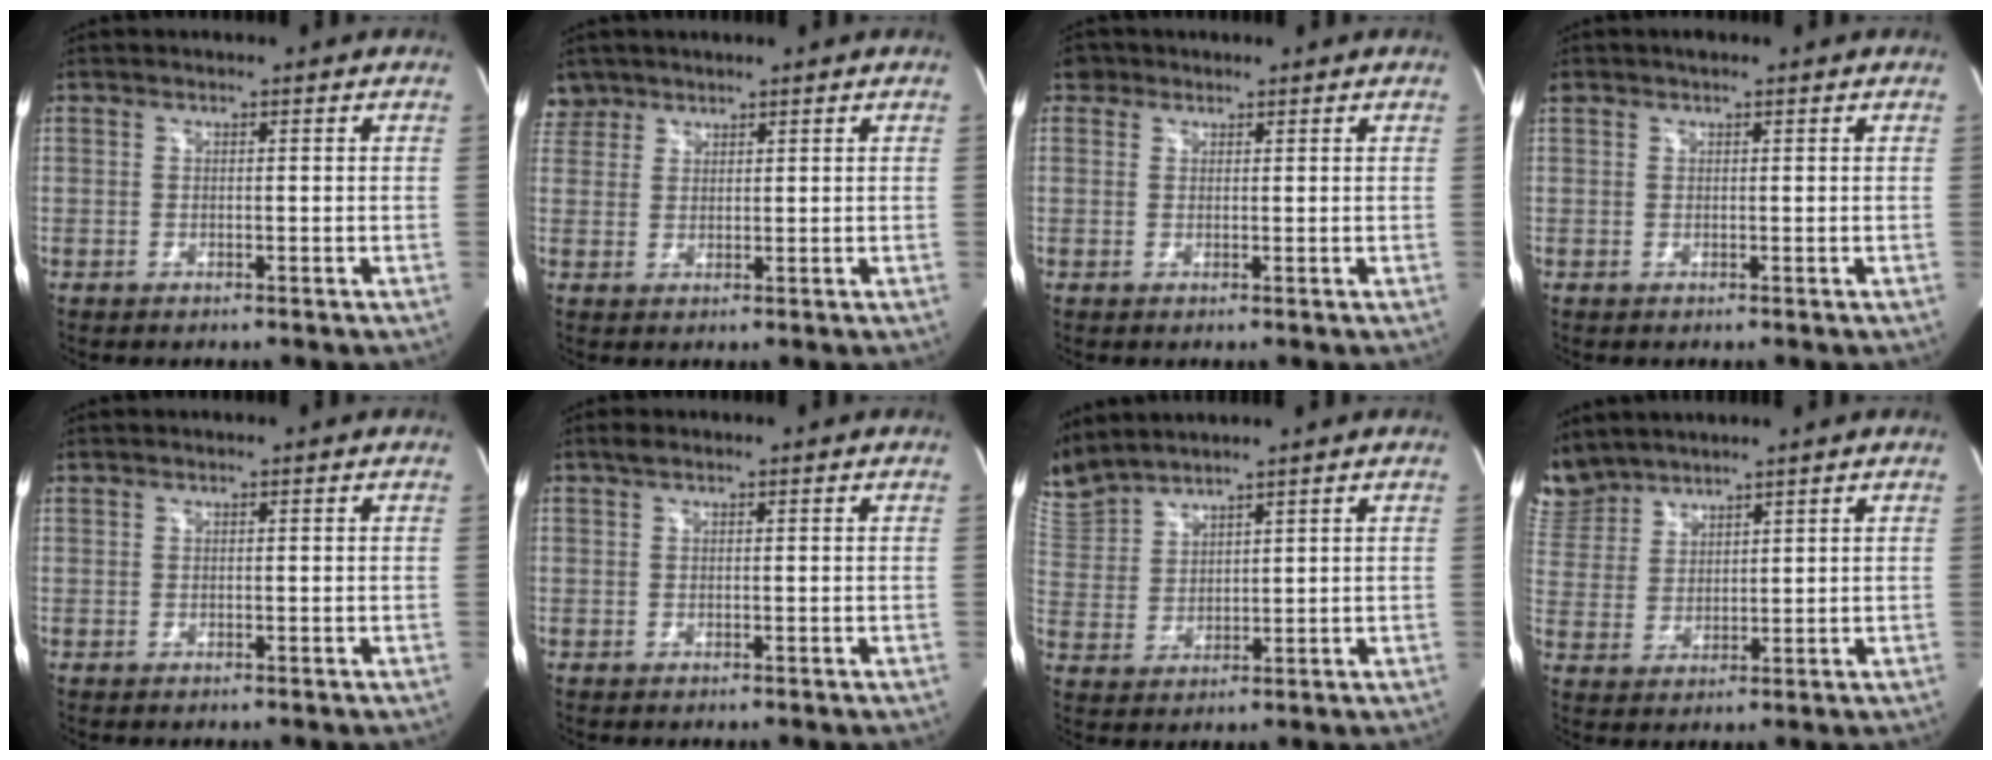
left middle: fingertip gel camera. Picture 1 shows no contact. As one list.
[{"total": 3.2, "force": [2.7, 1.8, -0.4], "torque": [0.011, 0.009, 0.052]}, {"total": 1.9, "force": [1.1, 1.5, 0.1], "torque": [0.004, 0.010, 0.014]}, {"total": 1.3, "force": [1.0, 0.6, 0.7], "torque": [-0.021, 0.021, 0.020]}, {"total": 0.0}, {"total": 1.0, "force": [0.7, 0.4, 0.6], "torque": [-0.014, 0.014, 0.013]}, {"total": 8.5, "force": [8.2, 0.8, 1.9], "torque": [-0.070, 0.017, 0.182]}, {"total": 7.5, "force": [7.1, 2.2, 0.3], "torque": [-0.022, 0.014, 0.161]}]